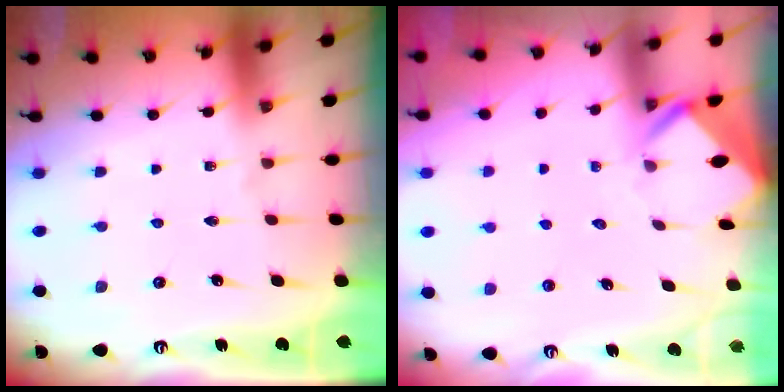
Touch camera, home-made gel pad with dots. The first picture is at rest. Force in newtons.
{"total": 2.9, "press": 2.9, "slide": 0.2}